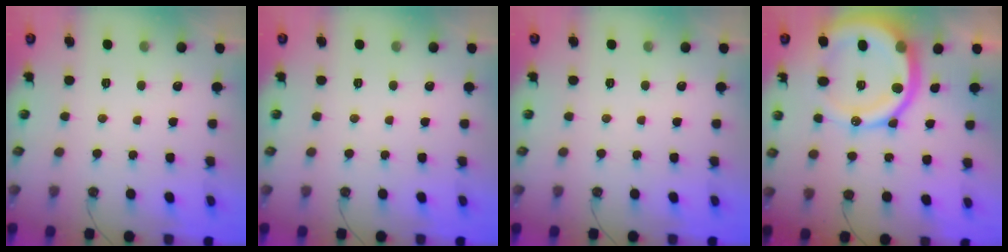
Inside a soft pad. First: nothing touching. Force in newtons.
{"total": 0.0}
{"total": 0.0}
{"total": 22.6, "press": 22.4, "slide": 2.8}